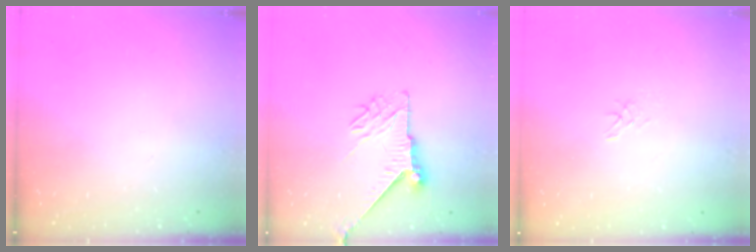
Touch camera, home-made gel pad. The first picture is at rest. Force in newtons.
{"total": 8.4, "press": 8.4, "slide": 0.5}
{"total": 3.0, "press": 3.0, "slide": 0.2}